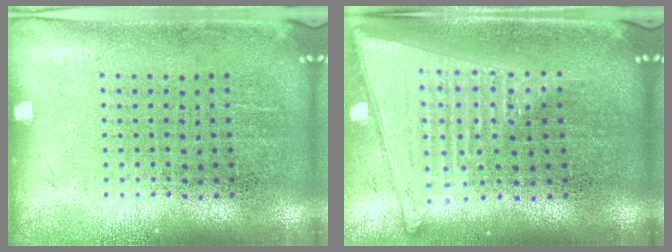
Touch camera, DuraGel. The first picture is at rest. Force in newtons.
{"total": 1.8, "press": 1.6, "slide": 0.7}